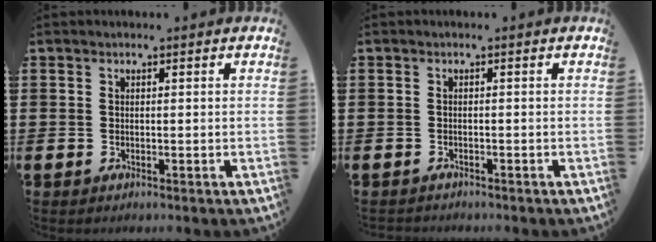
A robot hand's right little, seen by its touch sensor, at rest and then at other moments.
{"total": 0.6, "force": [-0.6, 0.1, -0.1], "torque": [0.000, -0.001, -0.013]}